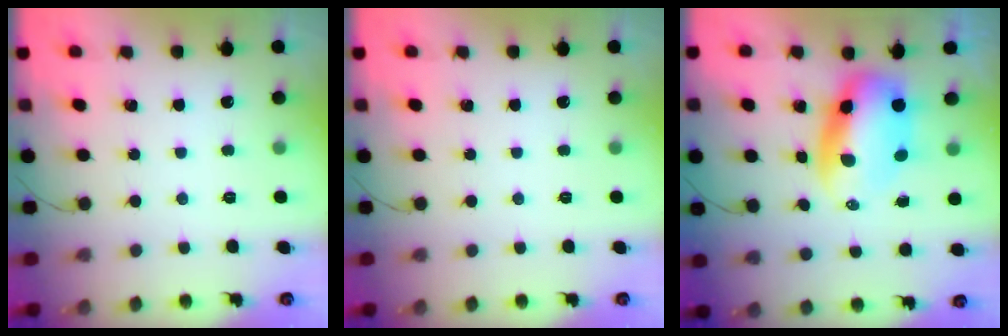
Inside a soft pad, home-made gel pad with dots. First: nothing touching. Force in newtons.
{"total": 0.0}
{"total": 8.4, "press": 8.1, "slide": 2.2}